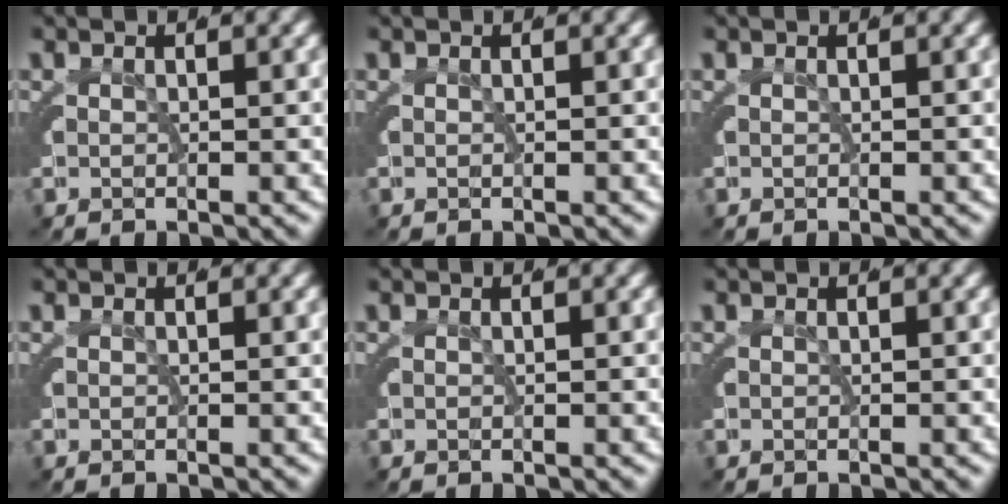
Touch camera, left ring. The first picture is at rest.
{"total": 0.0}
{"total": 0.0}
{"total": 0.0}
{"total": 0.0}
{"total": 0.0}